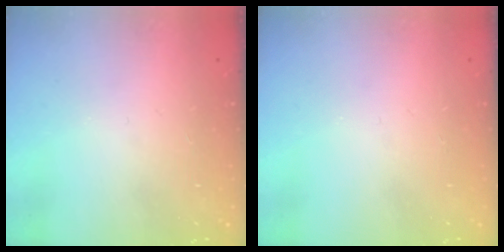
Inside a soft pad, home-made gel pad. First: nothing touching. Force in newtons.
{"total": 0.0}